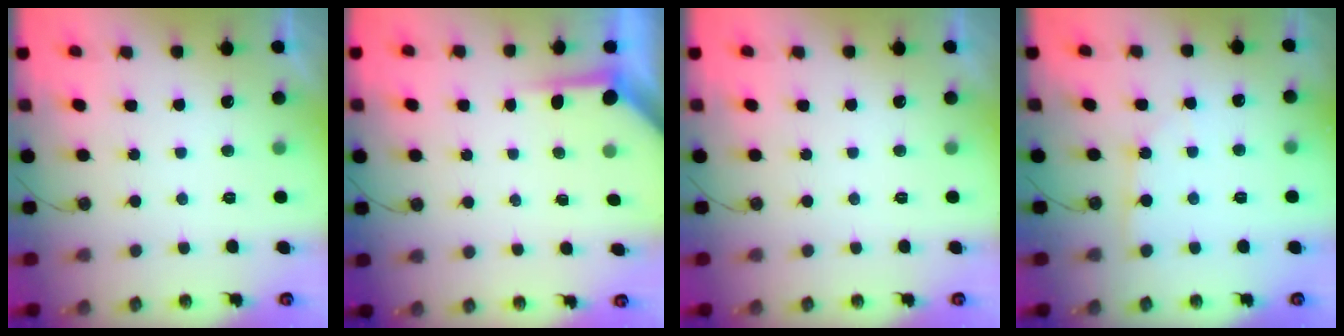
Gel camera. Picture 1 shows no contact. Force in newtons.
{"total": 3.8, "press": 3.8, "slide": 0.3}
{"total": 0.0}
{"total": 2.6, "press": 2.6, "slide": 0.3}